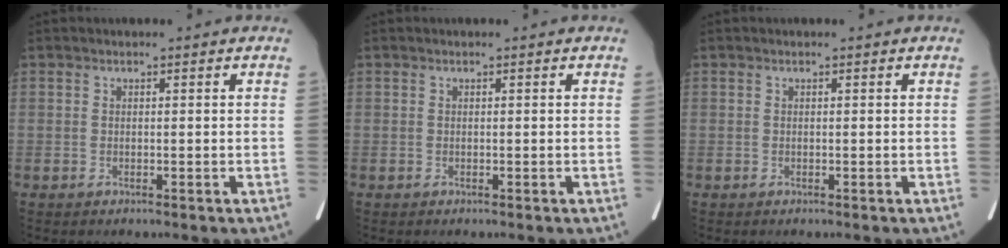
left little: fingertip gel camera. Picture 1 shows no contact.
{"total": 0.0}
{"total": 0.0}